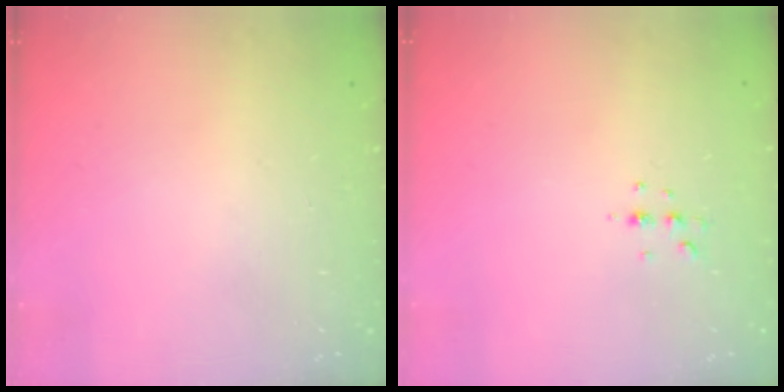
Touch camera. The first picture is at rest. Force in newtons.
{"total": 3.7, "press": 3.6, "slide": 0.7}